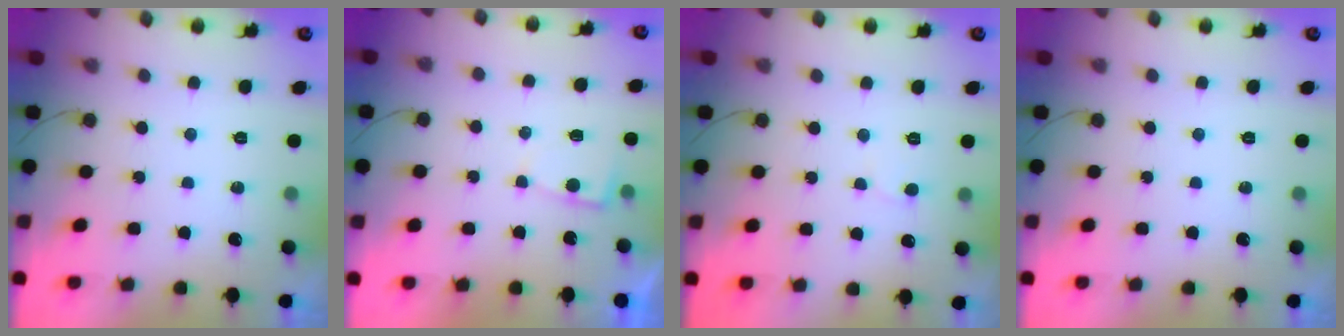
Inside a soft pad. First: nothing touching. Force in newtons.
{"total": 2.4, "press": 2.4, "slide": 0.4}
{"total": 4.6, "press": 4.6, "slide": 0.6}
{"total": 0.0}